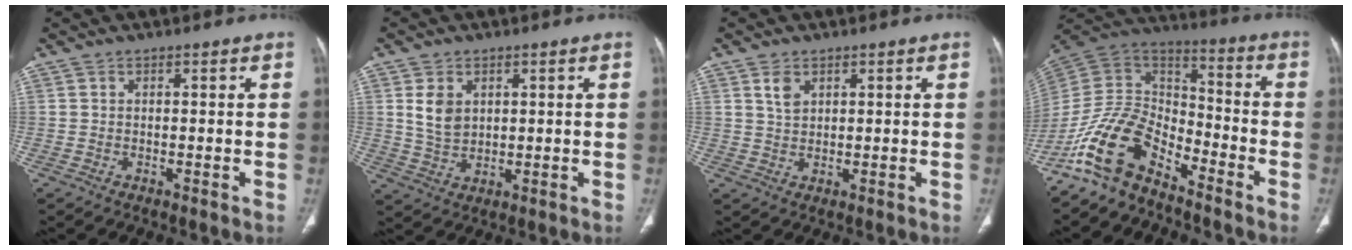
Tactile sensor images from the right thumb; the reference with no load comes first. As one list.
[{"total": 5.4, "force": [1.8, 3.8, 3.4], "torque": [-0.050, -0.011, 0.044]}, {"total": 2.9, "force": [1.6, 1.8, 1.7], "torque": [-0.026, -0.007, 0.035]}, {"total": 14.1, "force": [-10.2, 6.6, 7.1], "torque": [-0.123, 0.090, -0.209]}]